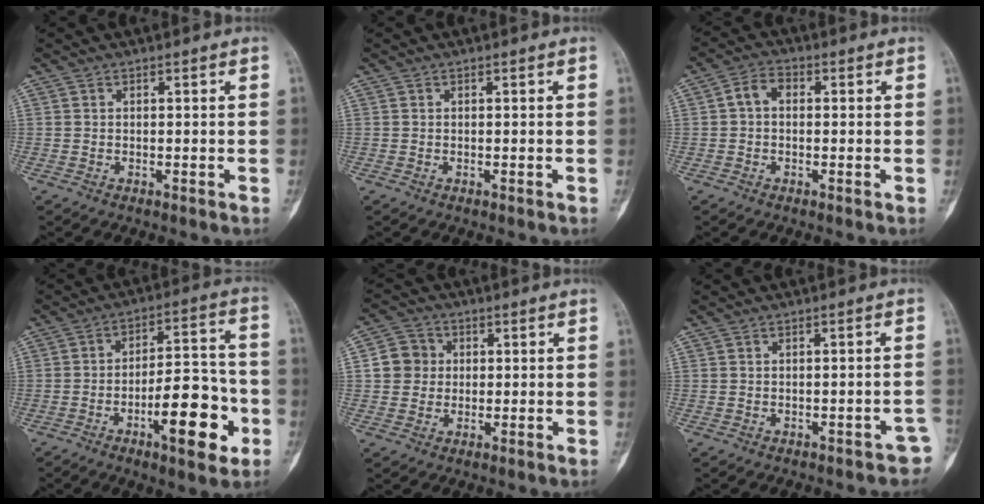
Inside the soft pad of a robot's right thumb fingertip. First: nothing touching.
{"total": 0.0}
{"total": 3.8, "force": [0.1, 2.7, 2.8], "torque": [-0.043, 0.014, -0.007]}
{"total": 15.2, "force": [-5.7, 5.5, 13.0], "torque": [-0.167, 0.036, -0.084]}
{"total": 5.8, "force": [0.7, 5.4, 1.9], "torque": [-0.009, 0.007, 0.004]}
{"total": 2.9, "force": [-1.9, 1.5, 1.5], "torque": [-0.004, 0.022, -0.021]}